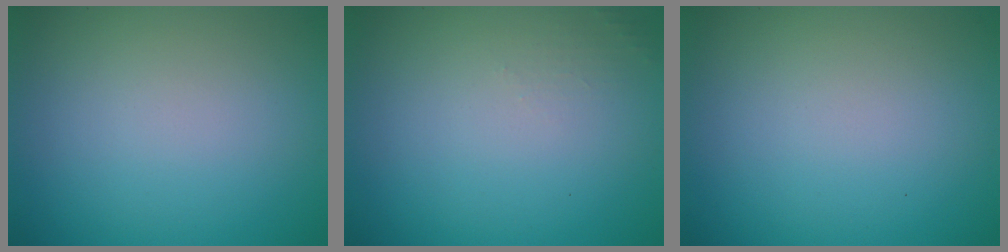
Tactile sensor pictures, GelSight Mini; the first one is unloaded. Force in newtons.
{"total": 0.7, "press": 0.6, "slide": 0.1}
{"total": 0.0}